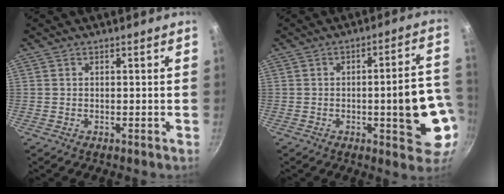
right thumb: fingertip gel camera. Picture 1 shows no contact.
{"total": 13.7, "force": [-2.6, 4.3, 12.8], "torque": [-0.139, 0.020, -0.031]}